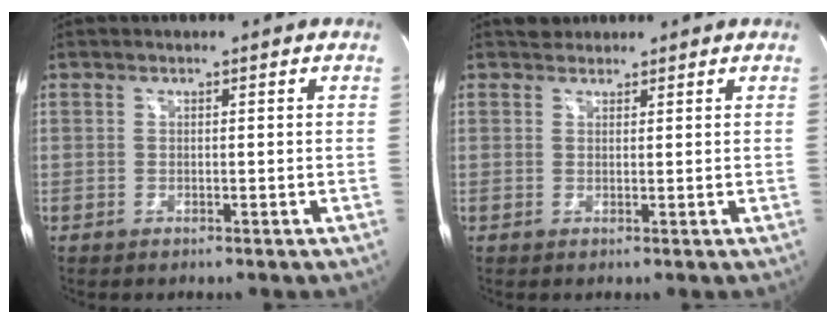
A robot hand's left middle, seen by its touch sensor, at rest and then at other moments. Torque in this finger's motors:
{"motor_torque": [0.13, -0.09, -0.06, 0.02]}